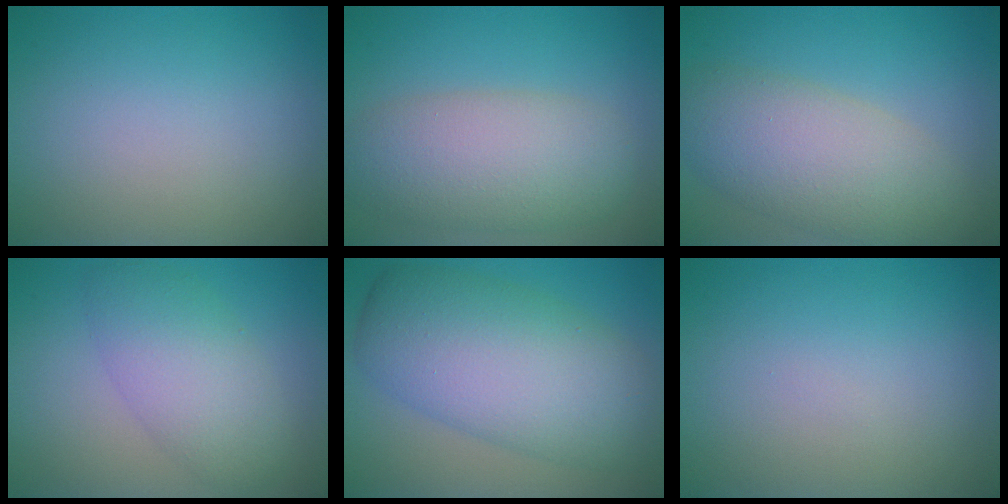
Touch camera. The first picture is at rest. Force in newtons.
{"total": 6.7, "press": 6.7, "slide": 0.1}
{"total": 6.9, "press": 6.9, "slide": 0.5}
{"total": 5.1, "press": 5.1, "slide": 0.2}
{"total": 10.0, "press": 10.0, "slide": 0.2}
{"total": 0.0}